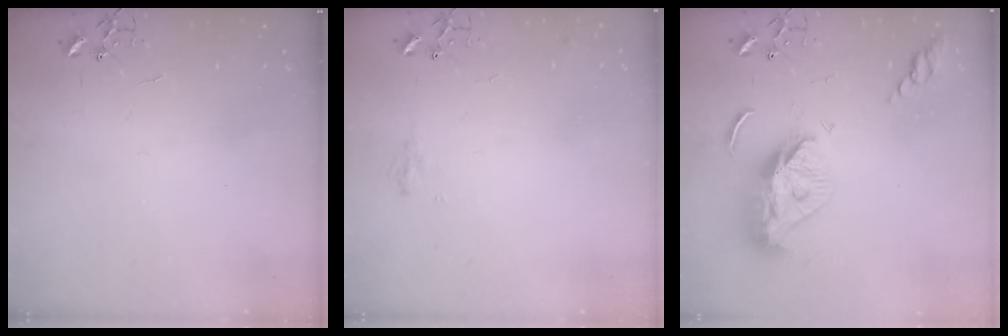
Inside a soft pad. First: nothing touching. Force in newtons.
{"total": 5.8, "press": 5.7, "slide": 0.7}
{"total": 13.4, "press": 13.4, "slide": 1.2}